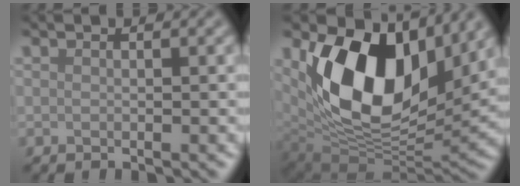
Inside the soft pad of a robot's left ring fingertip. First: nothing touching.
{"total": 14.2, "force": [4.6, 8.7, 10.2], "torque": [-0.178, -0.012, 0.086]}